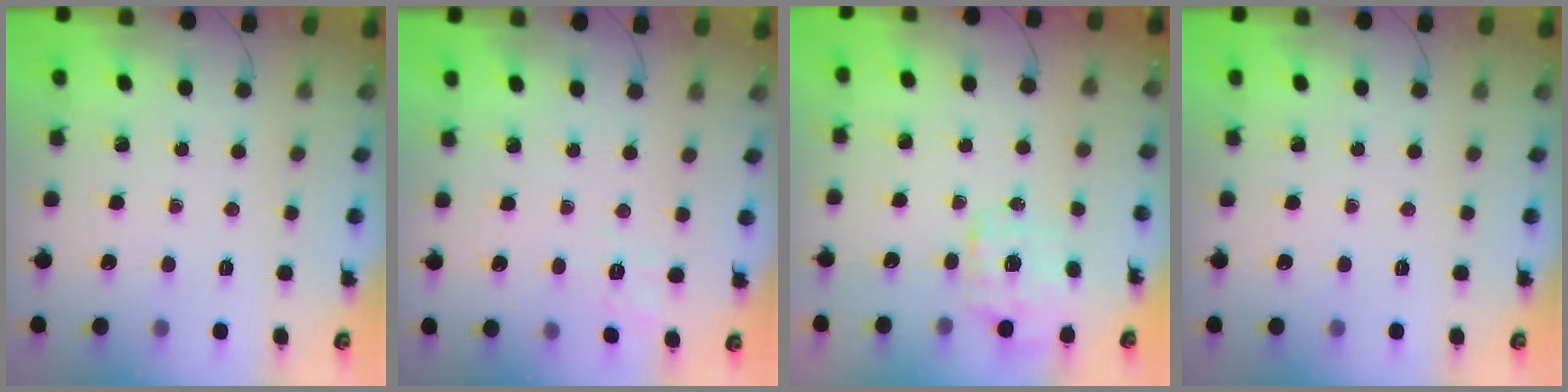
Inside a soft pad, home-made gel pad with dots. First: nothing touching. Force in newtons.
{"total": 2.2, "press": 0.7, "slide": 2.0}
{"total": 1.9, "press": 1.8, "slide": 0.5}
{"total": 0.0}